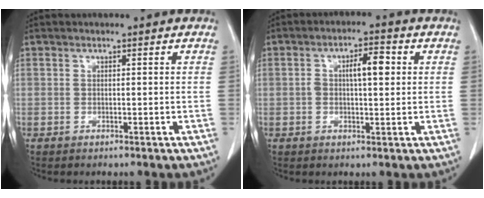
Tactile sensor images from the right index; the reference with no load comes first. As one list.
[{"total": 5.2, "force": [0.9, 1.6, 4.8], "torque": [-0.084, 0.015, 0.015]}]